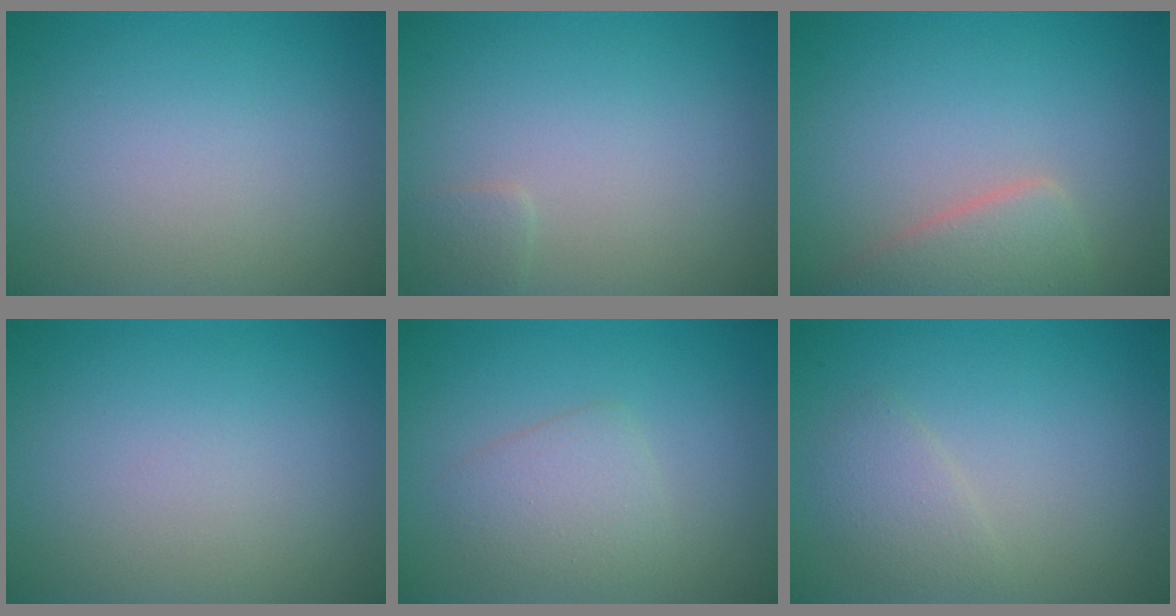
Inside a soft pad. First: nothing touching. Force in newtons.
{"total": 0.9, "press": 0.9, "slide": 0.1}
{"total": 3.6, "press": 3.5, "slide": 0.2}
{"total": 0.0}
{"total": 2.6, "press": 2.6, "slide": 0.1}
{"total": 1.8, "press": 1.8, "slide": 0.2}